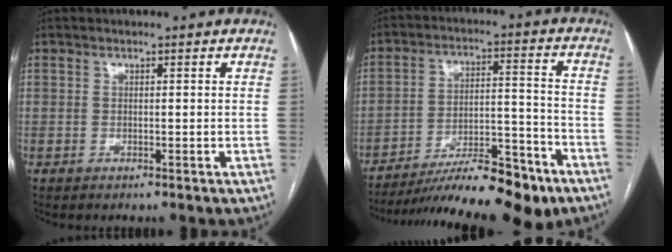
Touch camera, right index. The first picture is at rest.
{"total": 17.8, "force": [-14.0, 3.2, 10.6], "torque": [-0.139, 0.014, -0.226]}